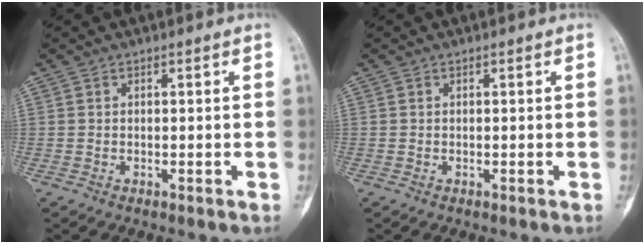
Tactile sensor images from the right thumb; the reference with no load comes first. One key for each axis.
{"total": 0.0}